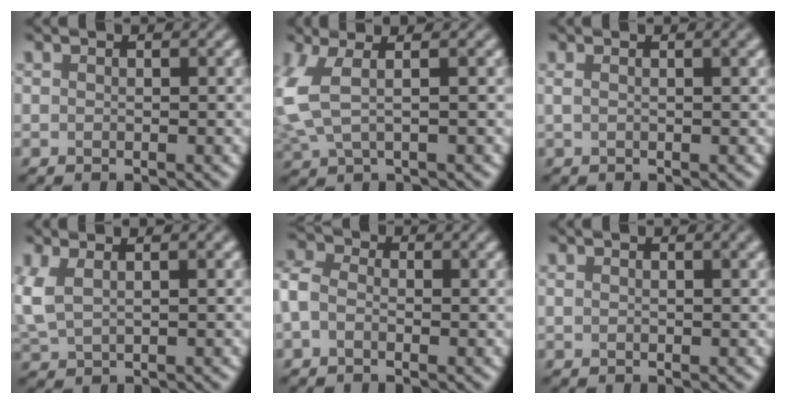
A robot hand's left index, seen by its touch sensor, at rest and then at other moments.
{"total": 4.6, "force": [0.1, 1.7, 4.2], "torque": [-0.116, 0.007, 0.013]}
{"total": 3.8, "force": [1.3, 1.9, 3.1], "torque": [-0.012, 0.031, -0.008]}
{"total": 3.8, "force": [1.1, 1.8, 3.2], "torque": [-0.078, 0.010, 0.035]}
{"total": 2.7, "force": [-1.2, 1.9, 1.5], "torque": [-0.043, 0.012, -0.030]}
{"total": 2.5, "force": [1.1, 1.2, 1.9], "torque": [-0.001, 0.015, -0.001]}